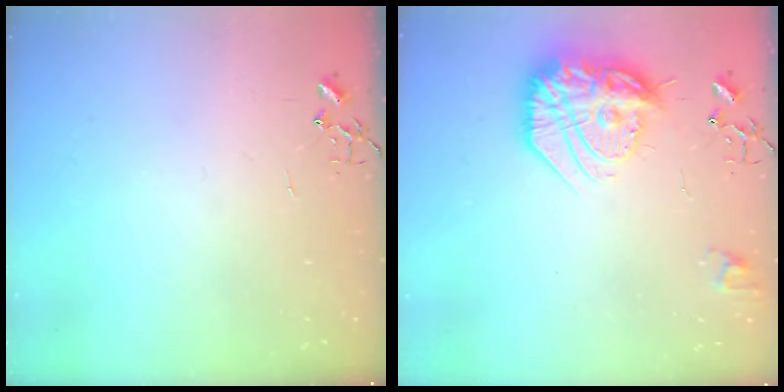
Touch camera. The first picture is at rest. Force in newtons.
{"total": 23.1, "press": 23.0, "slide": 2.4}